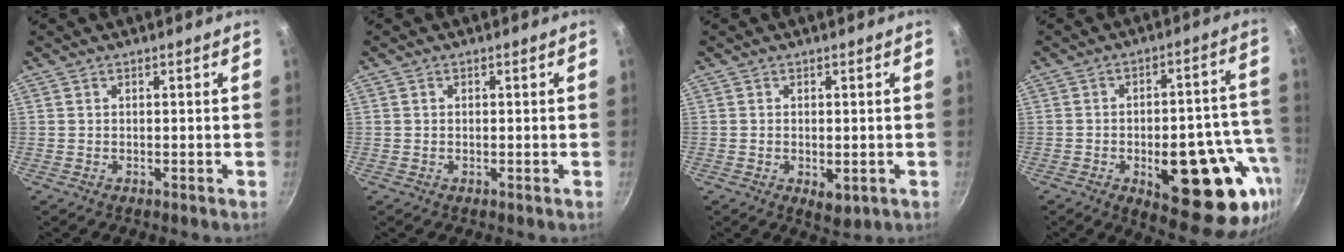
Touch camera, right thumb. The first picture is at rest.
{"total": 0.7, "force": [0.1, 0.6, 0.3], "torque": [-0.005, 0.004, 0.002]}
{"total": 3.5, "force": [-0.7, 2.0, 2.8], "torque": [-0.042, -0.013, -0.007]}
{"total": 22.8, "force": [-7.6, 9.8, 19.1], "torque": [-0.187, 0.022, -0.089]}